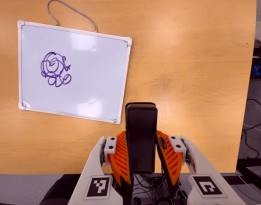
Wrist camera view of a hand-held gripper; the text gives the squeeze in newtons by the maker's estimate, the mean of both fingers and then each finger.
{"total": 3.6, "left": 2.0, "right": 5.3}